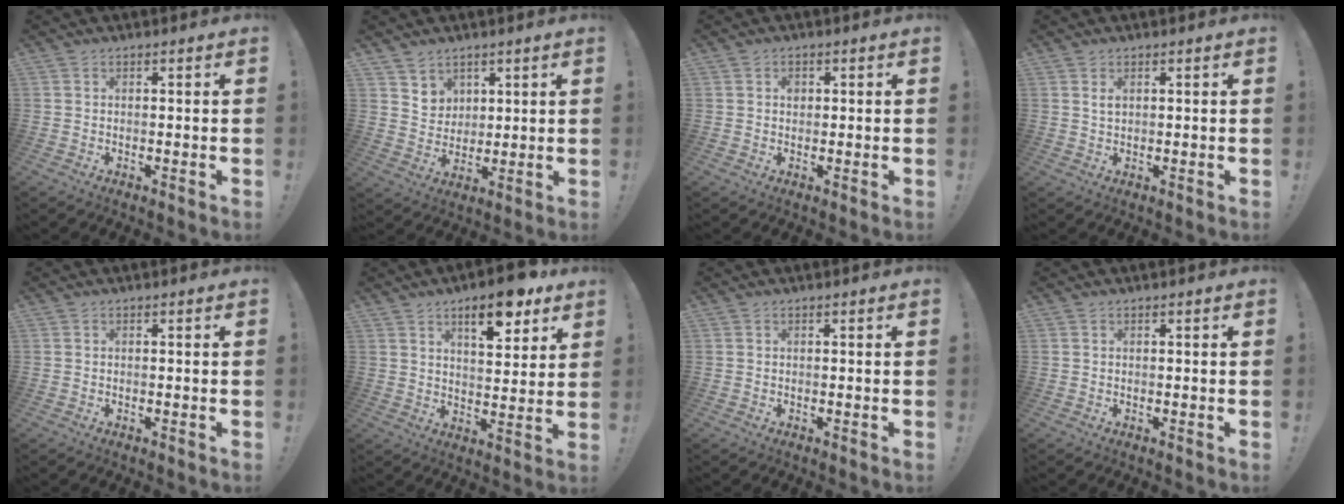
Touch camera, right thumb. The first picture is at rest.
{"total": 6.4, "force": [4.4, 4.6, 0.5], "torque": [-0.001, -0.039, 0.085]}
{"total": 1.4, "force": [0.3, 1.2, 0.6], "torque": [0.003, -0.002, 0.002]}
{"total": 1.4, "force": [0.7, 0.6, 1.0], "torque": [-0.017, -0.001, 0.011]}
{"total": 0.0}
{"total": 11.9, "force": [7.4, 4.2, 8.2], "torque": [-0.109, -0.038, 0.121]}
{"total": 0.0}
{"total": 0.0}